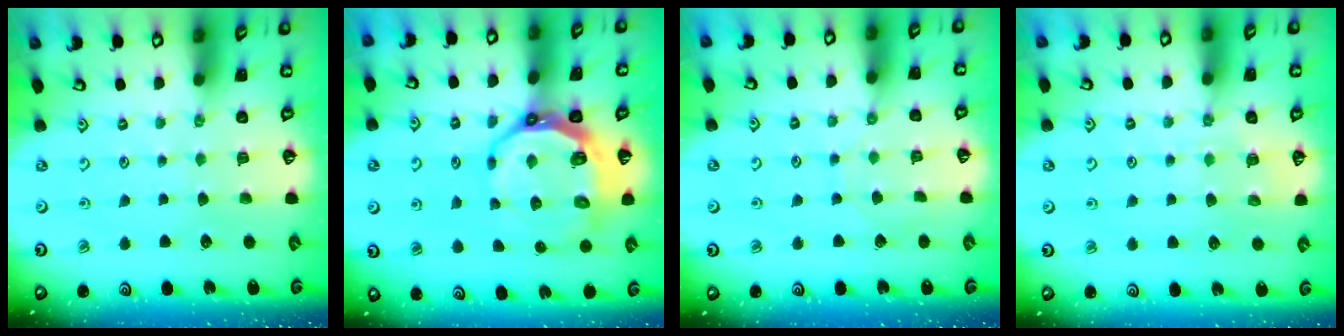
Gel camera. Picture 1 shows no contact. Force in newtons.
{"total": 13.1, "press": 12.3, "slide": 4.7}
{"total": 3.9, "press": 3.9, "slide": 0.3}
{"total": 4.8, "press": 4.8, "slide": 0.7}